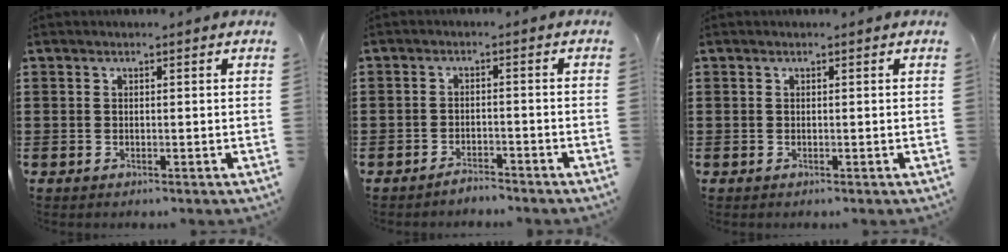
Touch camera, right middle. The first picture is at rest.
{"total": 2.4, "force": [-2.4, 0.3, -0.1], "torque": [-0.005, 0.005, -0.051]}
{"total": 0.0}